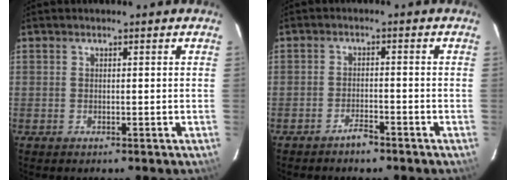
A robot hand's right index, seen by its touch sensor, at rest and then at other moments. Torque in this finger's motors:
{"motor_torque": [0.23, -0.16, 0.09, 0.01]}